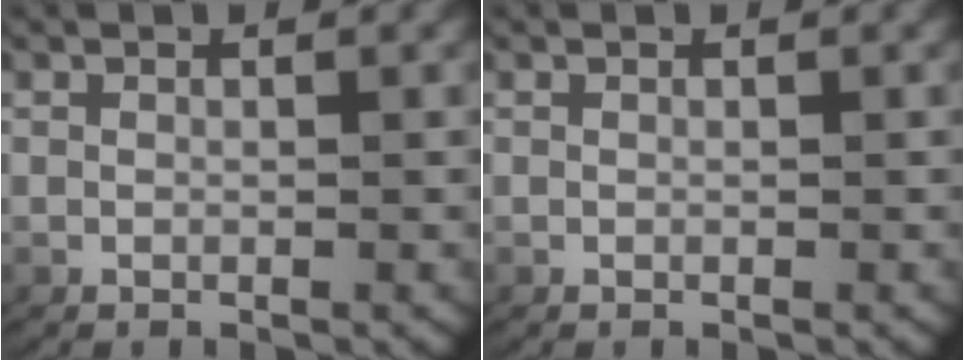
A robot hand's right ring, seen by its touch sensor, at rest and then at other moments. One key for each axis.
{"total": 0.0}